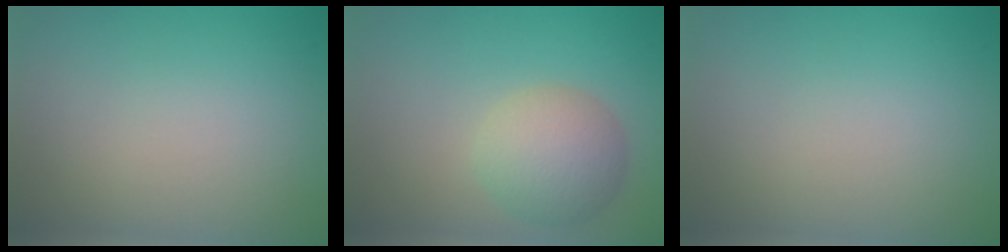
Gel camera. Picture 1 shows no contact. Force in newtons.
{"total": 4.5, "press": 4.5, "slide": 0.2}
{"total": 0.0}